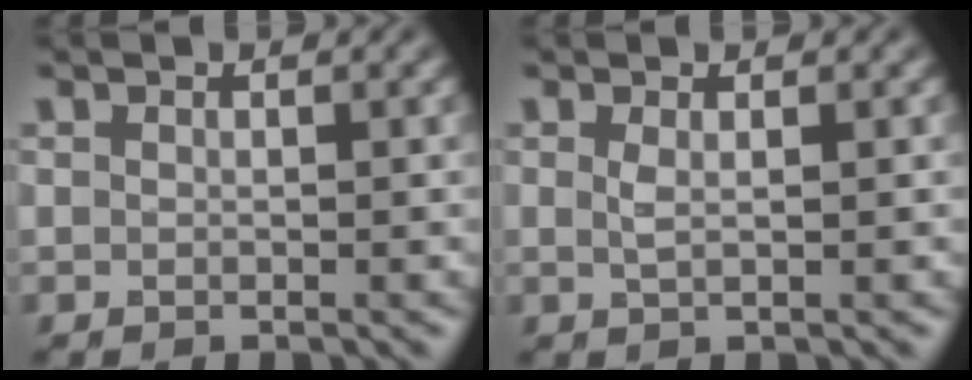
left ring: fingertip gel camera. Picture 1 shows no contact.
{"total": 1.0, "force": [0.3, 0.3, 0.9], "torque": [-0.019, 0.000, 0.005]}